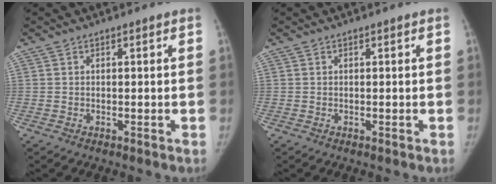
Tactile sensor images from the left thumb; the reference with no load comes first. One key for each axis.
{"total": 0.0}